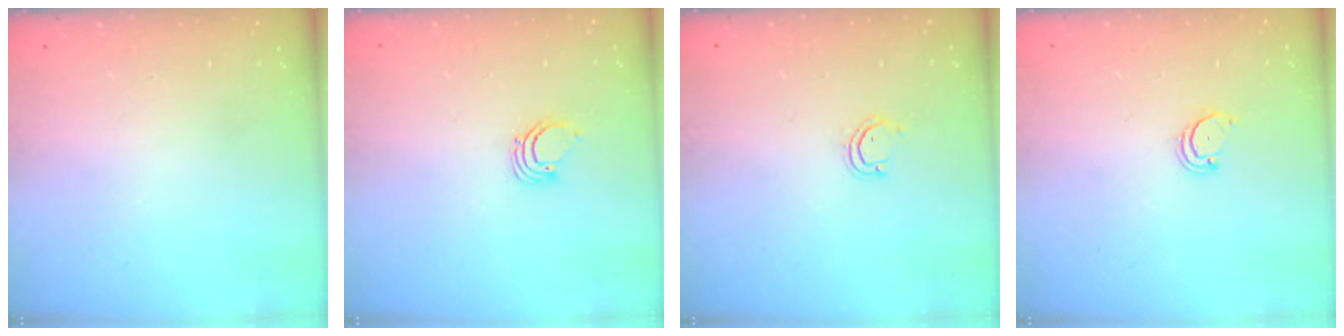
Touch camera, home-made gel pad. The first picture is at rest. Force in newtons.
{"total": 2.2, "press": 2.2, "slide": 0.2}
{"total": 3.4, "press": 3.4, "slide": 0.2}
{"total": 2.4, "press": 2.3, "slide": 0.5}